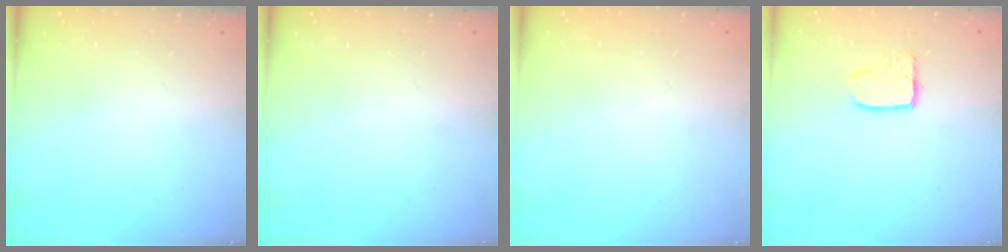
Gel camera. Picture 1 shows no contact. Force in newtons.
{"total": 0.0}
{"total": 0.0}
{"total": 5.5, "press": 5.5, "slide": 0.4}